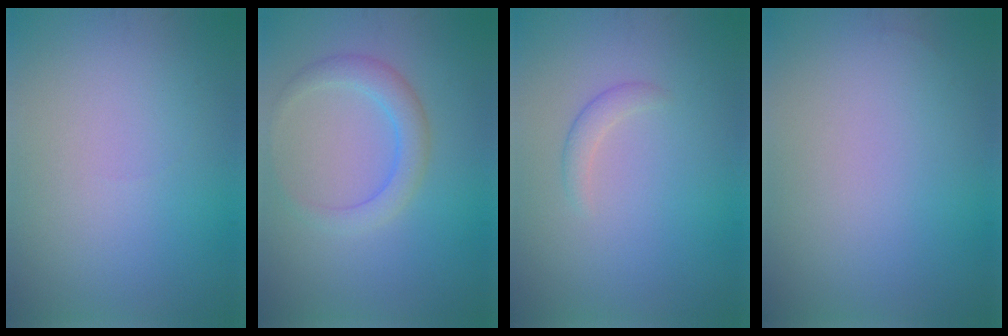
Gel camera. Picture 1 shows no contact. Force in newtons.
{"total": 2.8, "press": 2.8, "slide": 0.0}
{"total": 1.3, "press": 1.3, "slide": 0.0}
{"total": 0.0}